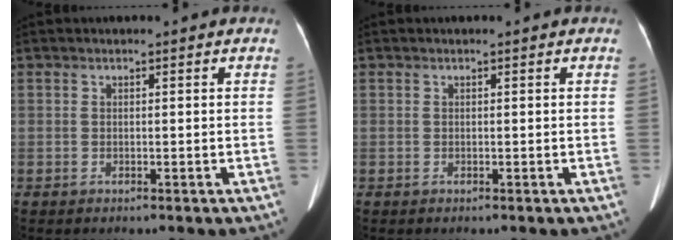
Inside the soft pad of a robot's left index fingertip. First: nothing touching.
{"total": 0.0}